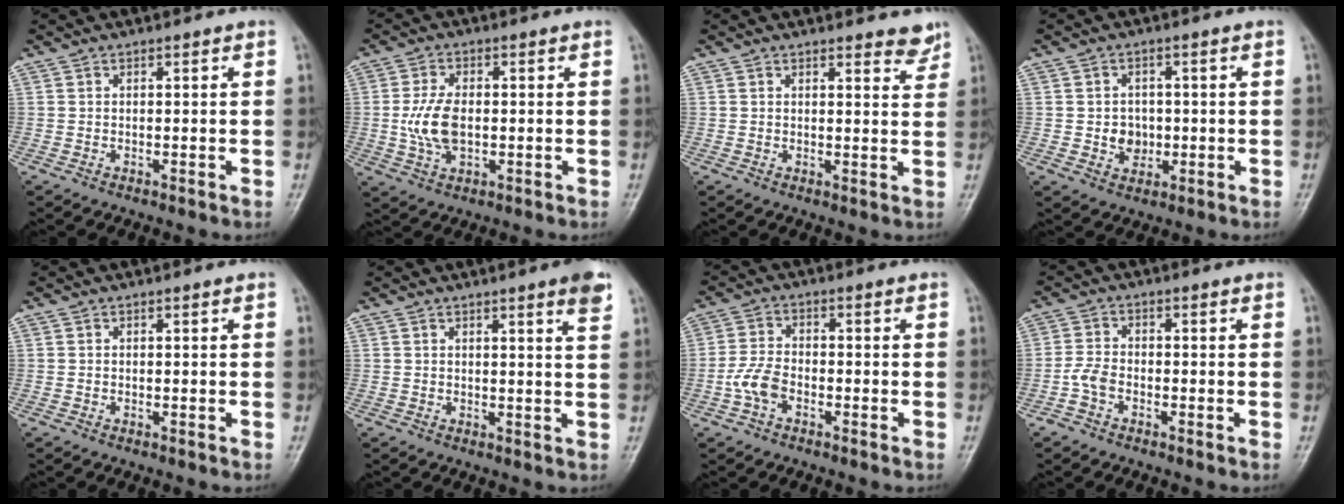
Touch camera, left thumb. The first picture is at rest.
{"total": 7.1, "force": [-0.4, 4.3, 5.7], "torque": [-0.117, -0.002, -0.006]}
{"total": 3.4, "force": [3.0, 1.1, 1.1], "torque": [0.002, -0.023, 0.029]}
{"total": 4.2, "force": [-0.4, 3.7, 1.9], "torque": [-0.006, 0.003, -0.004]}
{"total": 0.0}
{"total": 4.7, "force": [3.0, 0.1, 3.7], "torque": [-0.041, -0.017, 0.037]}
{"total": 4.8, "force": [-2.1, 2.9, 3.2], "torque": [-0.065, 0.015, -0.046]}
{"total": 3.2, "force": [-1.7, 1.9, 1.9], "torque": [-0.041, 0.009, -0.038]}